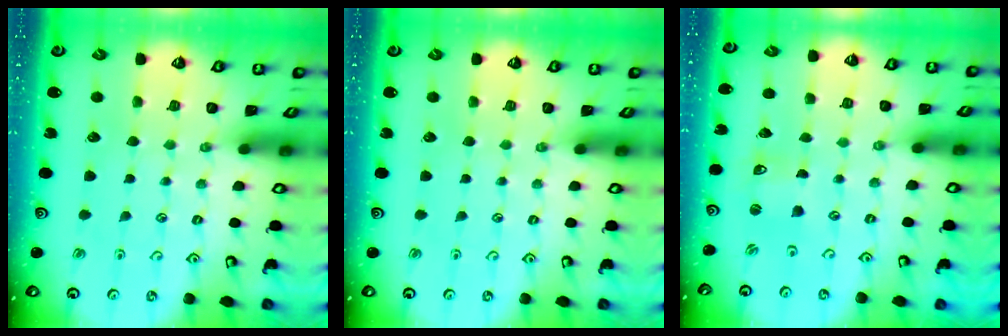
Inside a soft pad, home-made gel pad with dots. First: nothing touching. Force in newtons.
{"total": 0.0}
{"total": 1.2, "press": 1.2, "slide": 0.1}